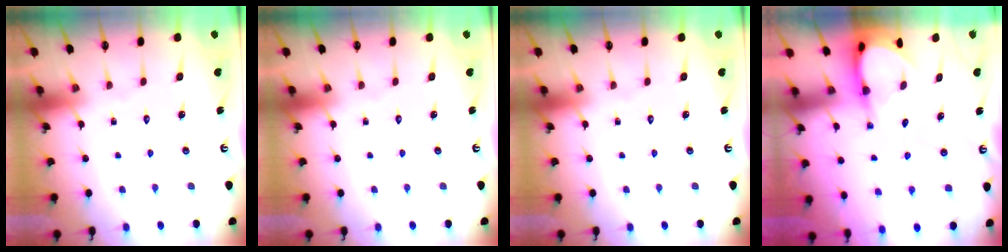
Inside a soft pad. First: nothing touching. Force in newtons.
{"total": 0.0}
{"total": 0.0}
{"total": 3.8, "press": 3.8, "slide": 0.2}